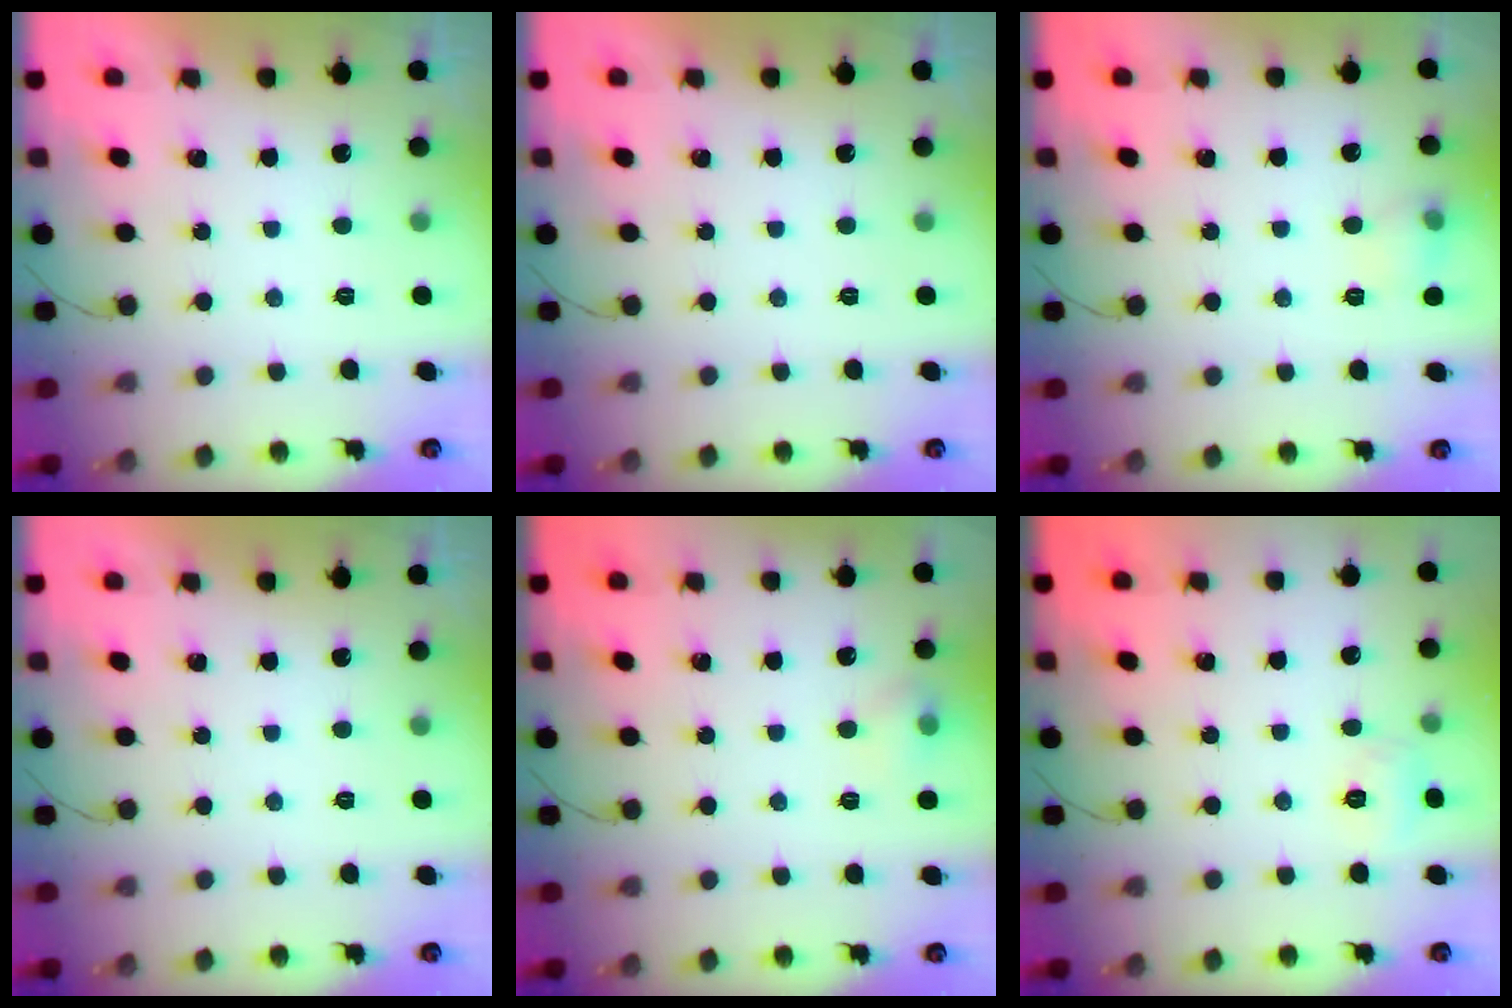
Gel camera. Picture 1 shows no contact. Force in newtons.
{"total": 0.0}
{"total": 7.0, "press": 6.8, "slide": 1.9}
{"total": 0.0}
{"total": 5.4, "press": 5.2, "slide": 1.4}
{"total": 6.1, "press": 5.9, "slide": 1.5}